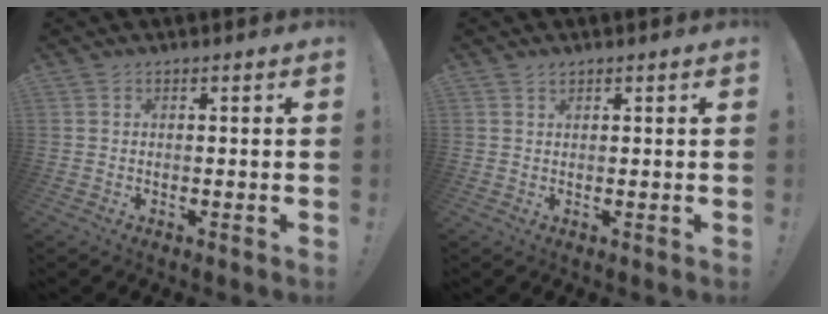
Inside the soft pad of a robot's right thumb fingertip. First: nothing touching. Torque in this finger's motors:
{"motor_torque": [-0.27, 0.36, 0.12, -0.04, -0.04]}